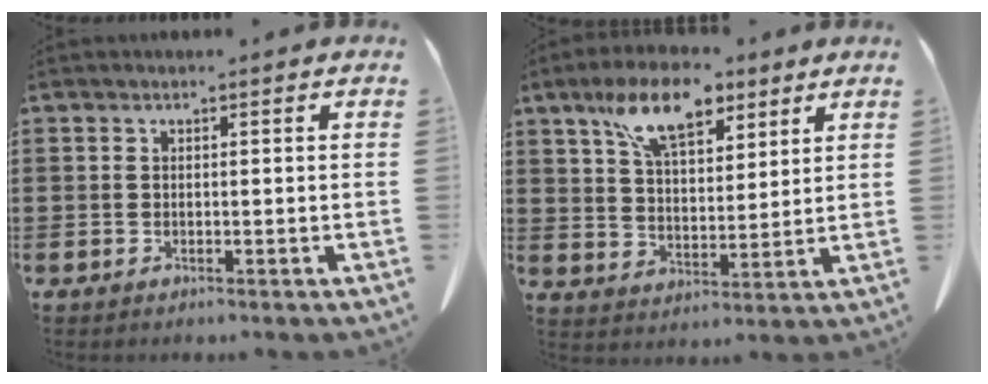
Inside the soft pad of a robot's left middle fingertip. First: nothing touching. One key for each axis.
{"total": 10.8, "fx": 7.1, "fy": 4.6, "fz": 6.7, "tx": -0.135, "ty": -0.009, "tz": 0.127}